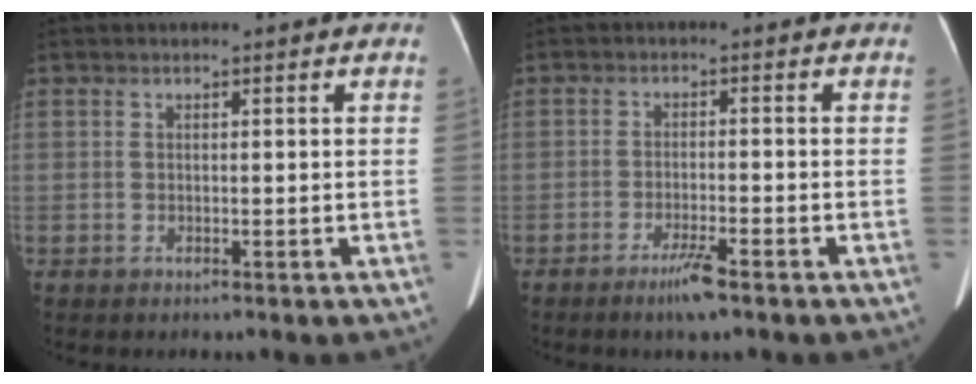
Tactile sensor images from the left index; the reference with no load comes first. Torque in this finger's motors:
{"motor_torque": [-0.10, 0.05, 0.00, 0.06]}